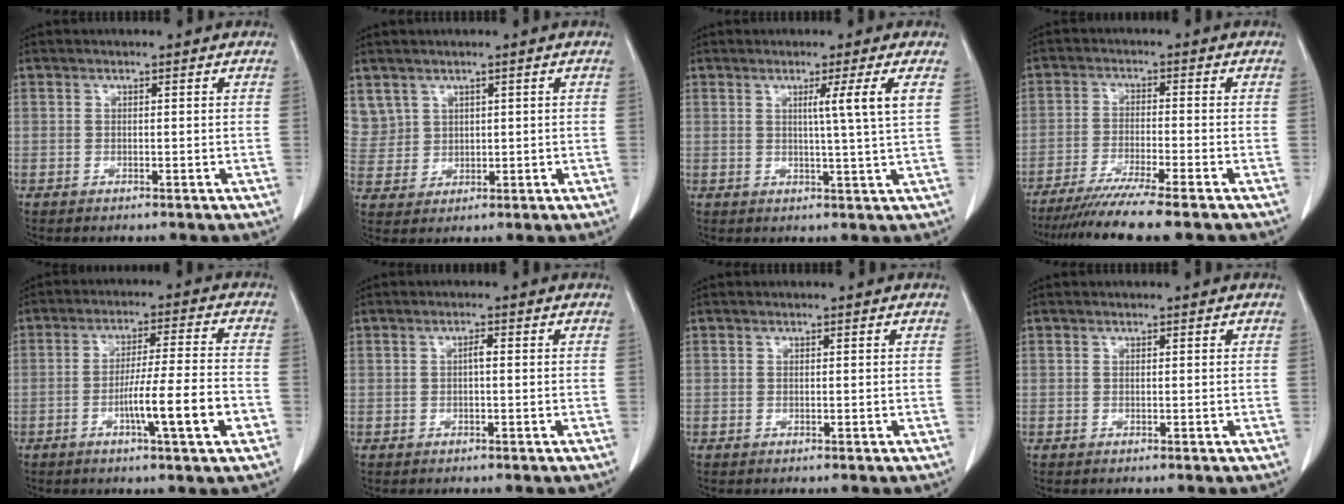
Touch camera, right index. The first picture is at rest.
{"total": 5.9, "force": [3.4, 4.8, 0.3], "torque": [-0.008, 0.014, 0.082]}
{"total": 4.9, "force": [1.5, -1.7, 4.3], "torque": [-0.073, -0.011, 0.027]}
{"total": 9.6, "force": [-7.9, -1.3, 5.3], "torque": [-0.074, -0.031, -0.126]}
{"total": 9.9, "force": [-3.5, -0.4, 9.2], "torque": [-0.148, -0.003, -0.055]}
{"total": 1.0, "force": [0.0, 0.2, 1.0], "torque": [-0.018, 0.002, 0.000]}
{"total": 0.0}
{"total": 0.0}